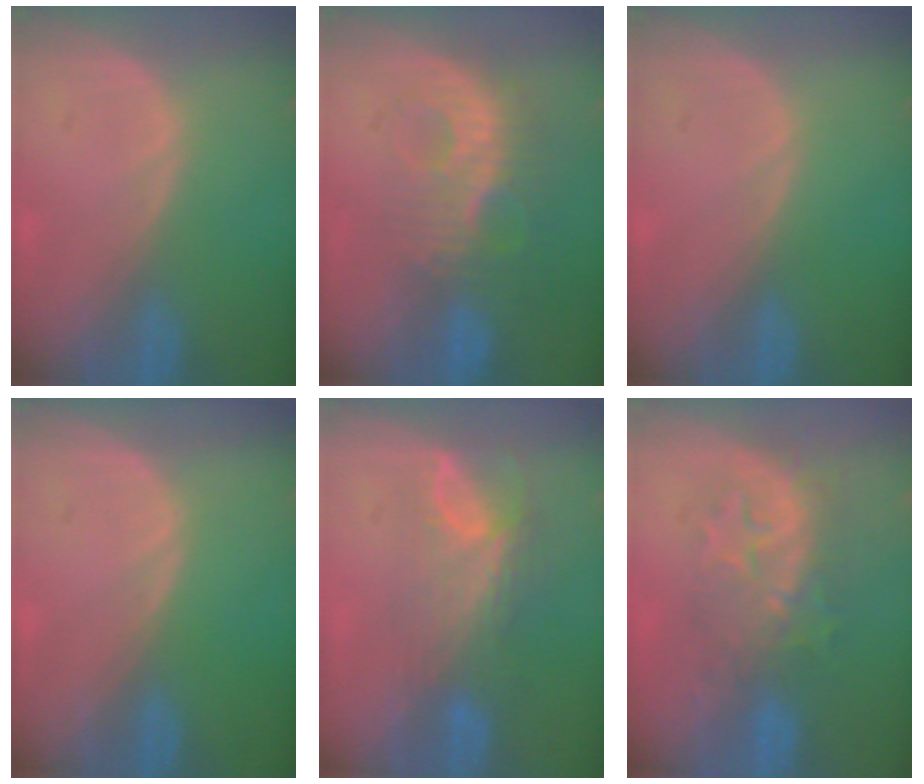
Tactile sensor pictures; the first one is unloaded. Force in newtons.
{"total": 9.3, "press": 8.4, "slide": 4.0}
{"total": 0.0}
{"total": 0.0}
{"total": 7.9, "press": 6.6, "slide": 4.2}
{"total": 8.2, "press": 7.9, "slide": 2.2}